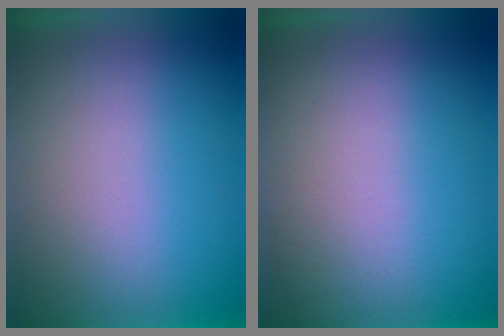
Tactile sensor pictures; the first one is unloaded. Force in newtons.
{"total": 1.4}